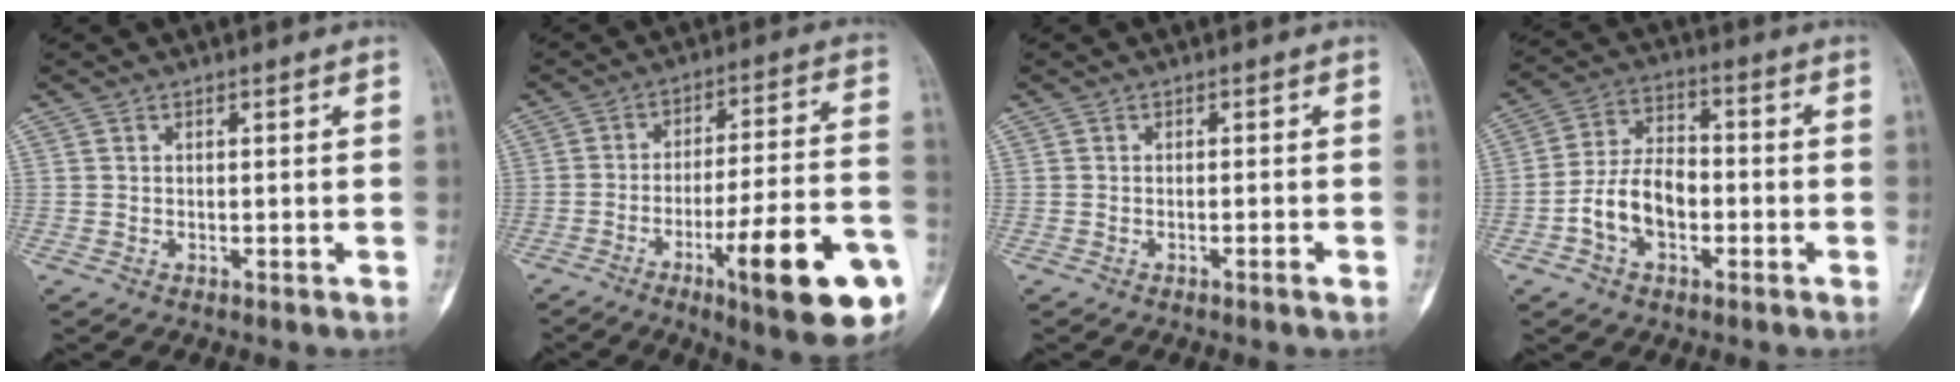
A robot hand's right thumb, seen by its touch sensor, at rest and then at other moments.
{"total": 20.3, "force": [-8.7, 3.7, 17.9], "torque": [-0.238, 0.034, -0.123]}
{"total": 1.1, "force": [-0.7, -0.1, 0.8], "torque": [-0.018, 0.000, -0.011]}
{"total": 10.3, "force": [-3.0, 6.6, 7.3], "torque": [-0.125, 0.035, -0.061]}